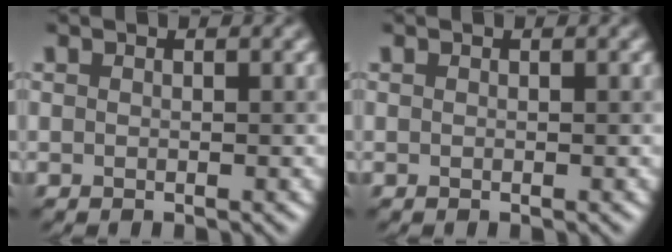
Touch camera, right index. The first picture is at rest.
{"total": 0.0}